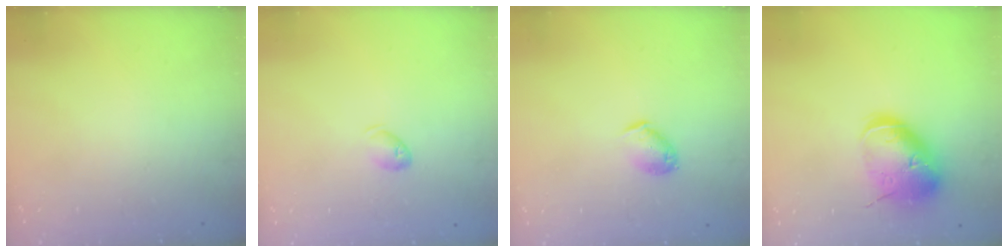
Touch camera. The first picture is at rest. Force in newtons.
{"total": 5.4, "press": 5.3, "slide": 1.0}
{"total": 5.1, "press": 5.1, "slide": 0.5}
{"total": 15.6, "press": 15.4, "slide": 2.4}